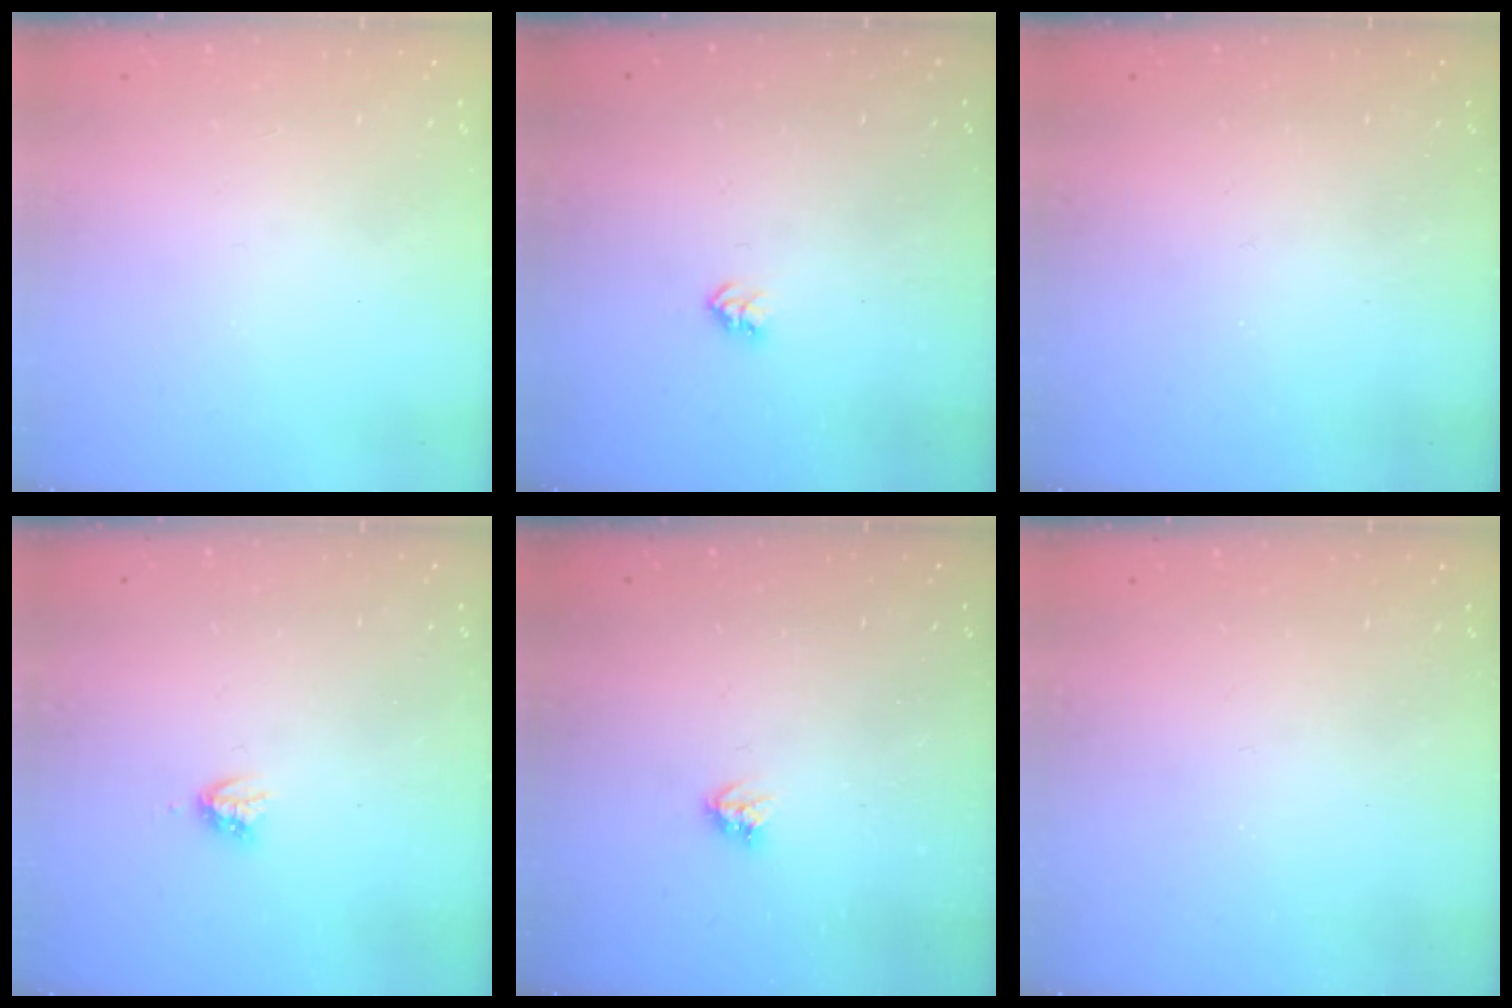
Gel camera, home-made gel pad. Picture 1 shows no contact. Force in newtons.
{"total": 2.7, "press": 2.7, "slide": 0.4}
{"total": 0.0}
{"total": 4.0, "press": 4.0, "slide": 0.4}
{"total": 3.5, "press": 3.4, "slide": 0.5}
{"total": 0.0}